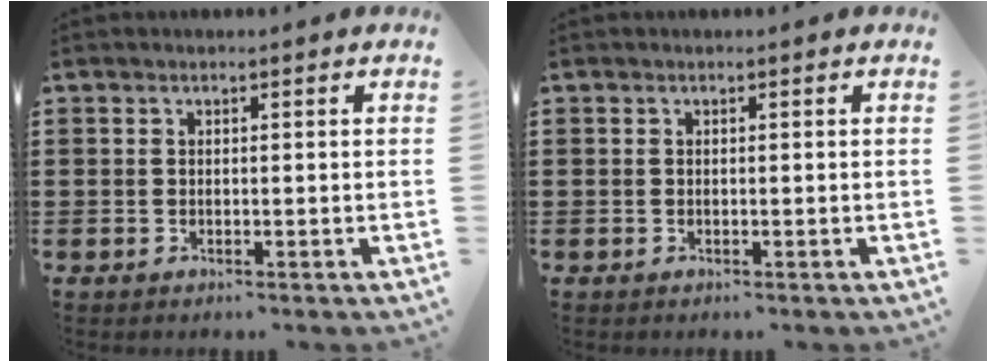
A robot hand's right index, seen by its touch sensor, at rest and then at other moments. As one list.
[{"total": 0.0}]